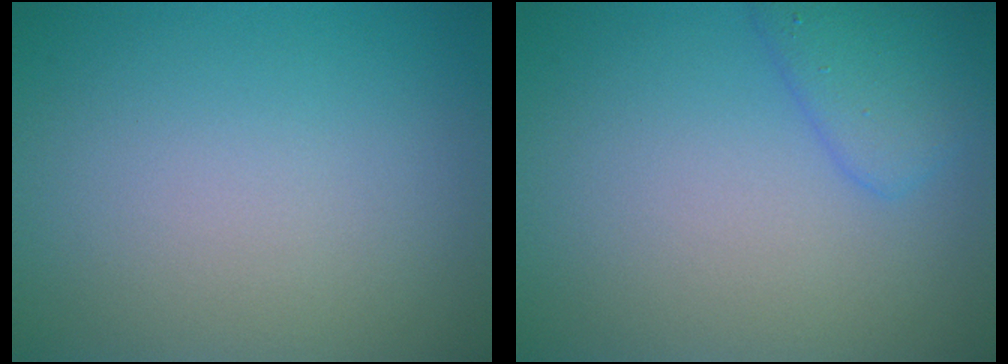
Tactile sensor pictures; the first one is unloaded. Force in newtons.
{"total": 1.8, "press": 1.8, "slide": 0.1}